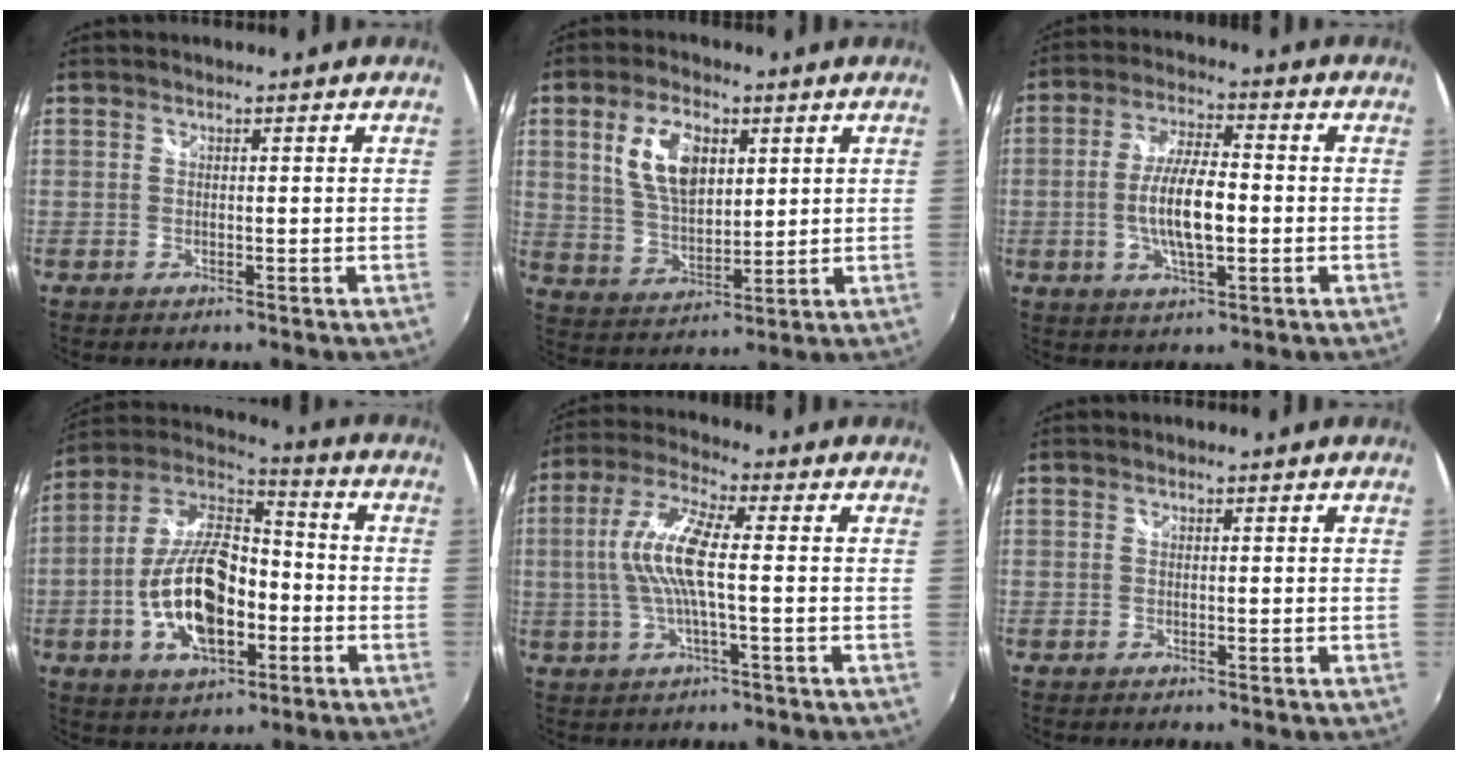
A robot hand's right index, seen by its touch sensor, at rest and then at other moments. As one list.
[{"total": 11.0, "force": [3.8, 5.9, 8.5], "torque": [-0.166, 0.008, 0.080]}, {"total": 9.9, "force": [-1.5, 3.2, 9.3], "torque": [-0.180, -0.001, -0.025]}, {"total": 18.2, "force": [-4.8, 9.3, 14.9], "torque": [-0.301, 0.004, -0.085]}, {"total": 10.1, "force": [-0.3, 1.7, 10.0], "torque": [-0.204, 0.005, -0.004]}, {"total": 0.0}]